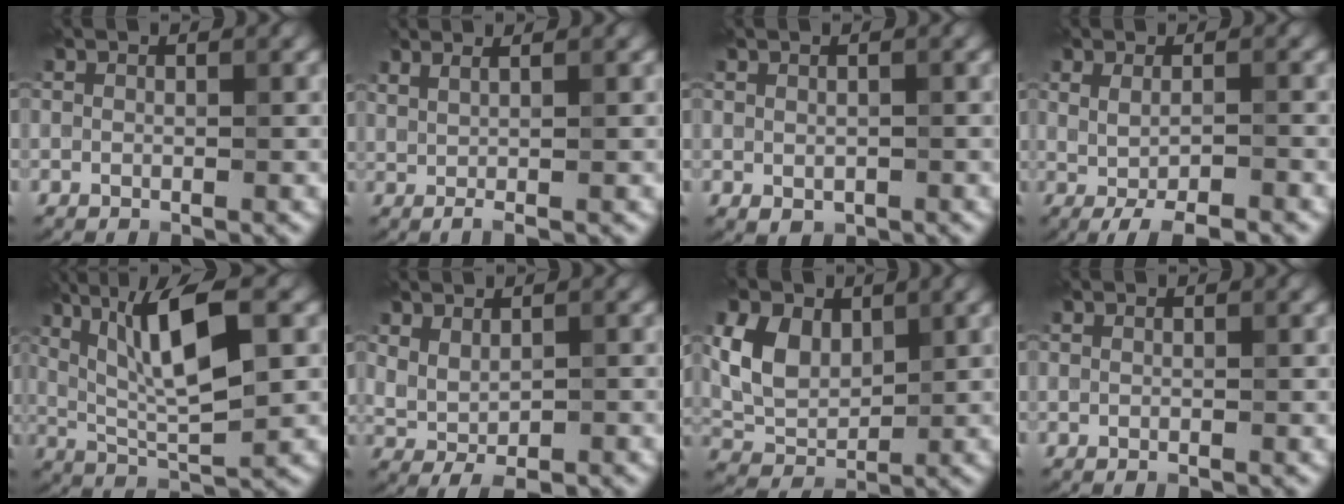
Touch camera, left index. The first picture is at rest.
{"total": 3.5, "force": [1.6, 1.5, 2.8], "torque": [-0.028, 0.010, 0.004]}
{"total": 1.1, "force": [-0.2, 0.7, 0.9], "torque": [-0.013, -0.005, 0.002]}
{"total": 3.1, "force": [-1.0, 0.7, 2.9], "torque": [-0.046, -0.009, -0.014]}
{"total": 9.1, "force": [2.6, 2.5, 8.4], "torque": [-0.147, 0.002, 0.045]}
{"total": 2.4, "force": [0.5, 1.1, 2.1], "torque": [-0.039, -0.007, 0.018]}
{"total": 5.2, "force": [1.5, 3.6, 3.4], "torque": [-0.077, 0.001, 0.029]}
{"total": 0.0}